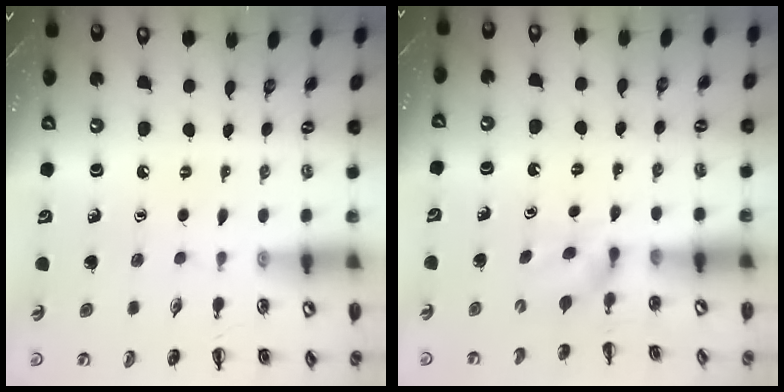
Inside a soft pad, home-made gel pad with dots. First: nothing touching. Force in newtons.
{"total": 3.2, "press": 2.9, "slide": 1.4}